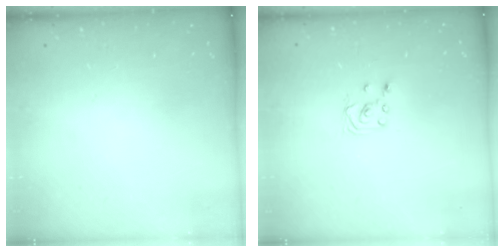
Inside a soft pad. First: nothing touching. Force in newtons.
{"total": 2.0, "press": 2.0, "slide": 0.2}